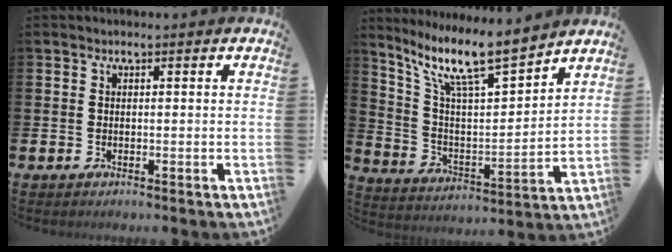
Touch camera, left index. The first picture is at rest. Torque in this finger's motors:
{"motor_torque": [0.20, -0.32, 0.88, 0.21]}